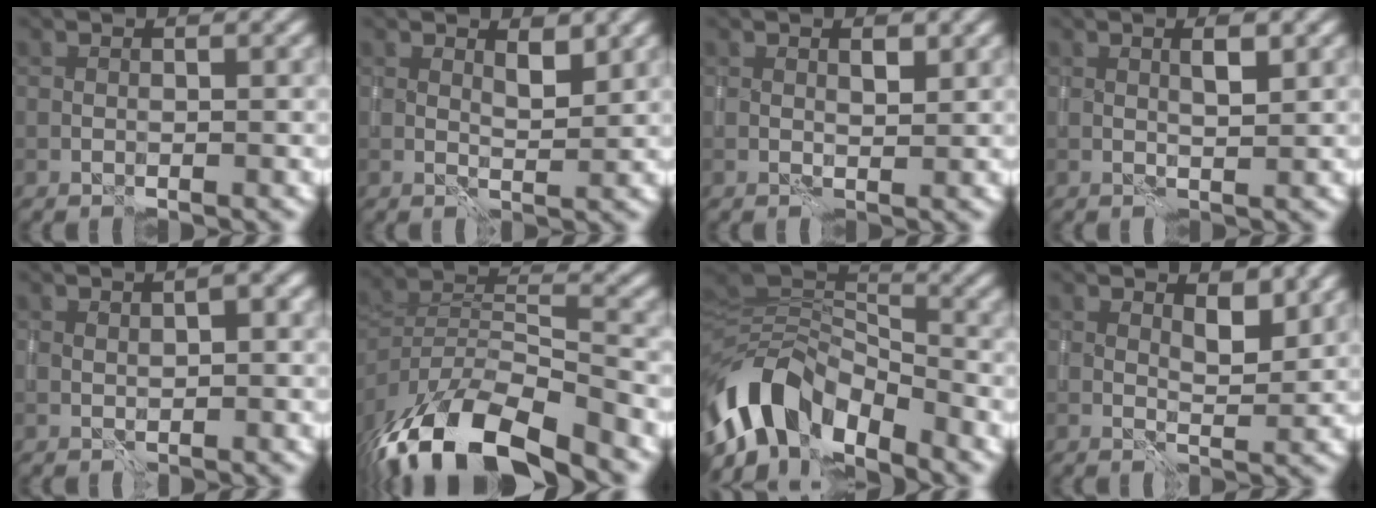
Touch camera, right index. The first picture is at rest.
{"total": 1.8, "force": [1.3, 0.7, 1.1], "torque": [-0.015, -0.007, 0.024]}
{"total": 1.2, "force": [0.7, 0.5, 0.9], "torque": [-0.011, -0.002, 0.011]}
{"total": 1.7, "force": [0.8, 0.2, 1.5], "torque": [-0.021, 0.001, 0.014]}
{"total": 1.5, "force": [0.5, 0.7, 1.3], "torque": [-0.017, 0.000, 0.011]}
{"total": 12.1, "force": [-7.6, 5.0, 8.0], "torque": [-0.154, -0.008, -0.137]}
{"total": 8.8, "force": [-5.1, 5.0, 5.3], "torque": [-0.086, -0.003, -0.098]}
{"total": 2.2, "force": [1.5, 0.9, 1.4], "torque": [-0.018, -0.007, 0.027]}